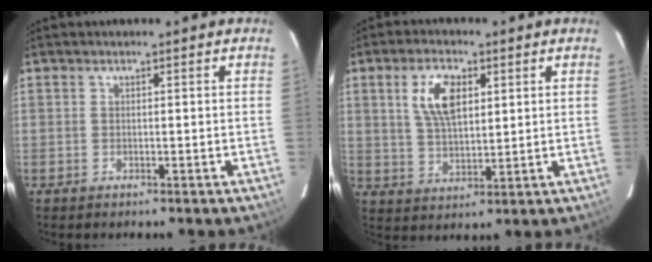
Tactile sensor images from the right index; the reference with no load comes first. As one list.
[{"total": 8.4, "force": [3.1, 4.1, 6.7], "torque": [-0.129, 0.009, 0.061]}]